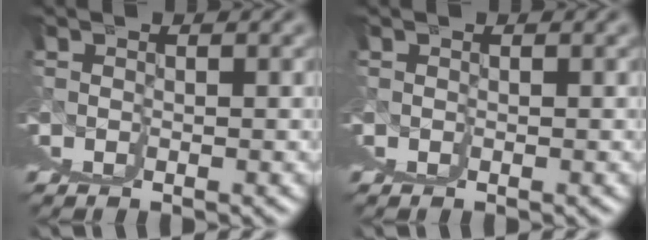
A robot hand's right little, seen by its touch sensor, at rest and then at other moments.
{"total": 0.0}